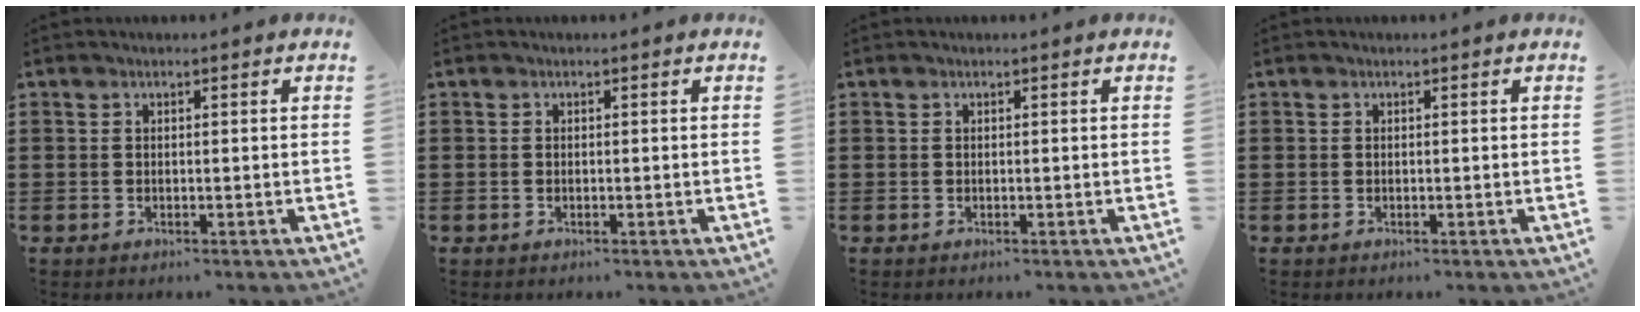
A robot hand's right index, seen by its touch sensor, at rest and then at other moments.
{"total": 0.0}
{"total": 0.0}
{"total": 0.0}